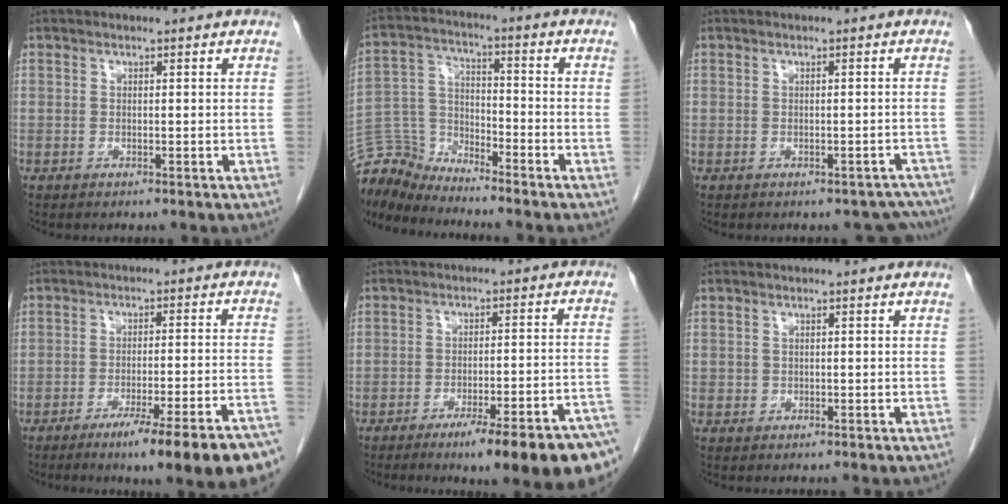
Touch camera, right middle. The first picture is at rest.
{"total": 8.7, "force": [-8.7, 0.4, -0.4], "torque": [-0.001, 0.019, -0.174]}
{"total": 4.5, "force": [-3.9, 2.1, 0.4], "torque": [0.014, 0.007, -0.036]}
{"total": 16.6, "force": [-12.2, 0.0, 11.3], "torque": [-0.090, -0.001, -0.174]}
{"total": 16.7, "force": [-12.2, 0.3, 11.5], "torque": [-0.081, 0.005, -0.170]}
{"total": 0.0}